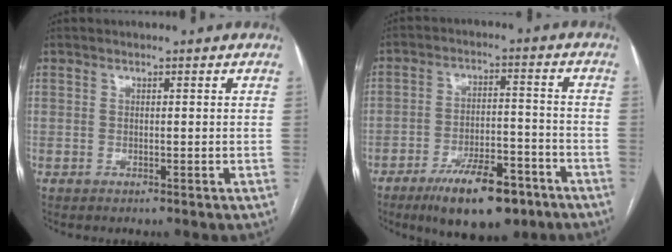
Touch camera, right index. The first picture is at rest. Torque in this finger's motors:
{"motor_torque": [0.55, -0.42, 0.24, 0.03]}